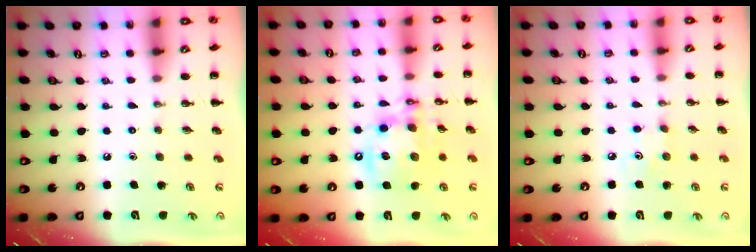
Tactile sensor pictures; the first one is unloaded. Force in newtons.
{"total": 15.3, "press": 15.0, "slide": 3.1}
{"total": 3.8, "press": 3.7, "slide": 0.9}